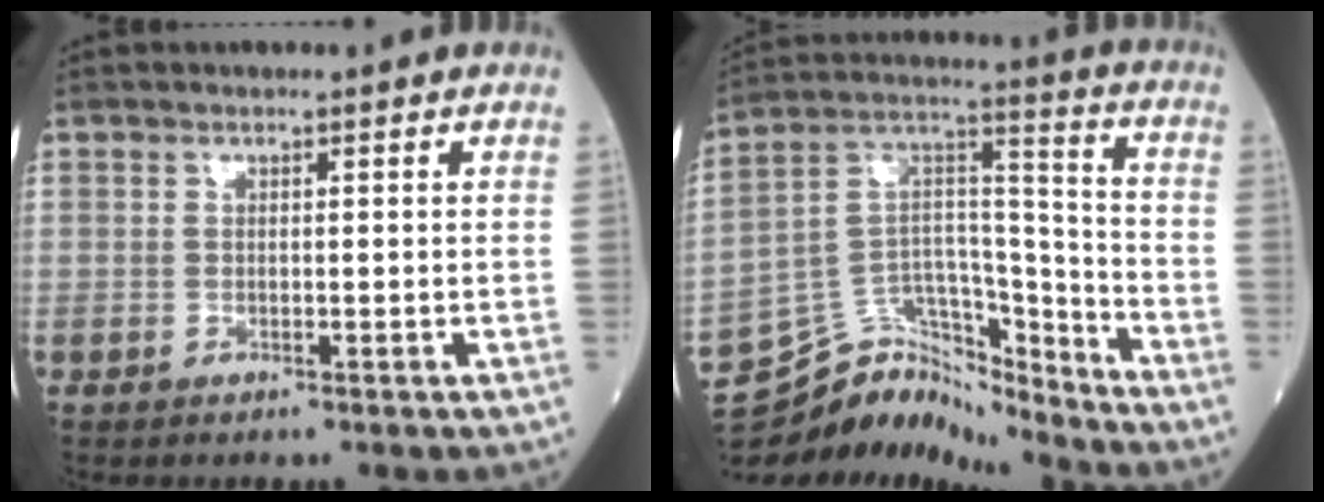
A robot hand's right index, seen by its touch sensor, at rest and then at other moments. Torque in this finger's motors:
{"motor_torque": [-1.01, -1.09, -0.18, -0.13]}